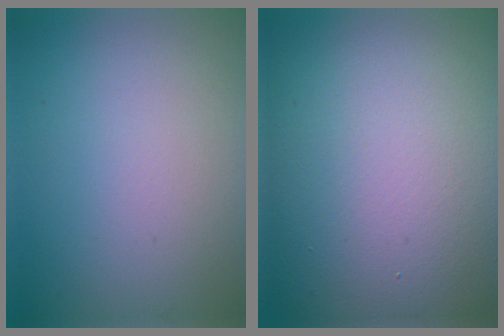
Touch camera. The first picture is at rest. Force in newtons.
{"total": 20.2, "press": 20.2, "slide": 1.1}